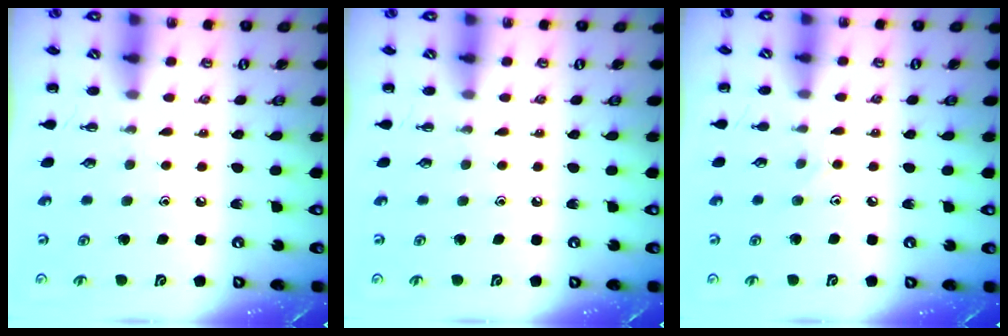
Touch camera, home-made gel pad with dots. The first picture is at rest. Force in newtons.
{"total": 0.0}
{"total": 4.8, "press": 4.5, "slide": 1.5}